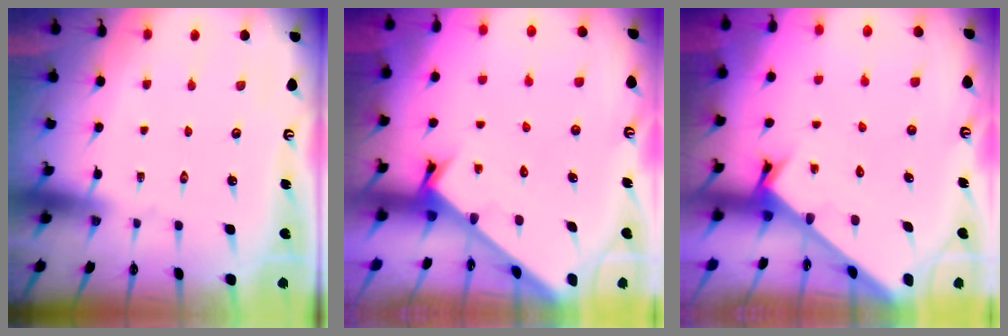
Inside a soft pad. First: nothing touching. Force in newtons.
{"total": 2.2, "press": 2.2, "slide": 0.2}
{"total": 2.3, "press": 2.3, "slide": 0.2}